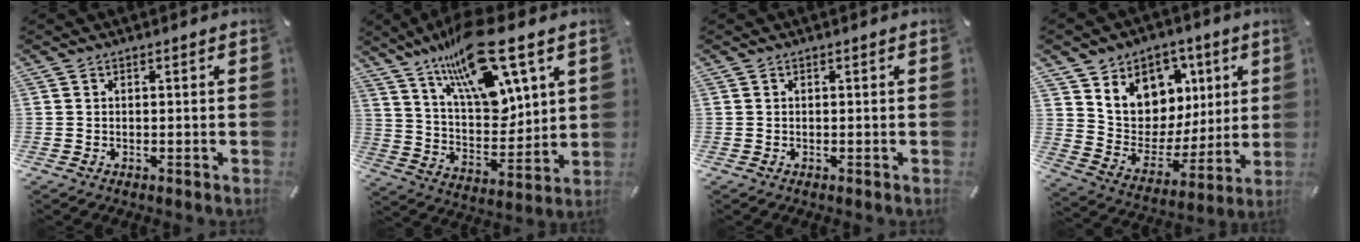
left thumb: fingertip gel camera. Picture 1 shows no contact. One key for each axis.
{"total": 19.2, "fx": 12.8, "fy": 7.4, "fz": 12.2, "tx": -0.211, "ty": -0.078, "tz": 0.218}
{"total": 0.0}
{"total": 10.7, "fx": 4.5, "fy": 9.5, "fz": 1.6, "tx": -0.033, "ty": -0.056, "tz": 0.089}